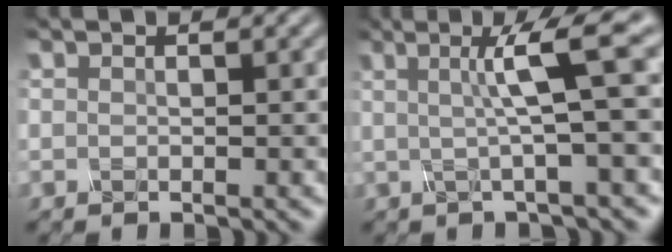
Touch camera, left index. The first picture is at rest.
{"total": 5.9, "force": [1.0, 0.7, 5.8], "torque": [-0.089, 0.015, 0.014]}